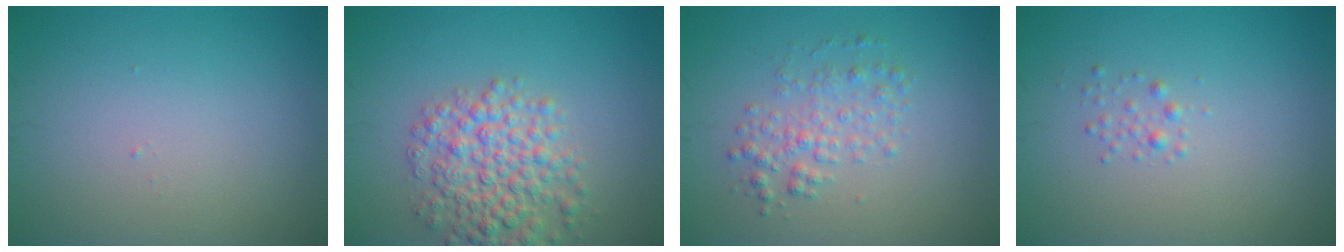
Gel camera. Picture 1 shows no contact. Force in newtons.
{"total": 5.6, "press": 5.6, "slide": 0.2}
{"total": 2.5, "press": 2.5, "slide": 0.0}
{"total": 0.9, "press": 0.9, "slide": 0.0}